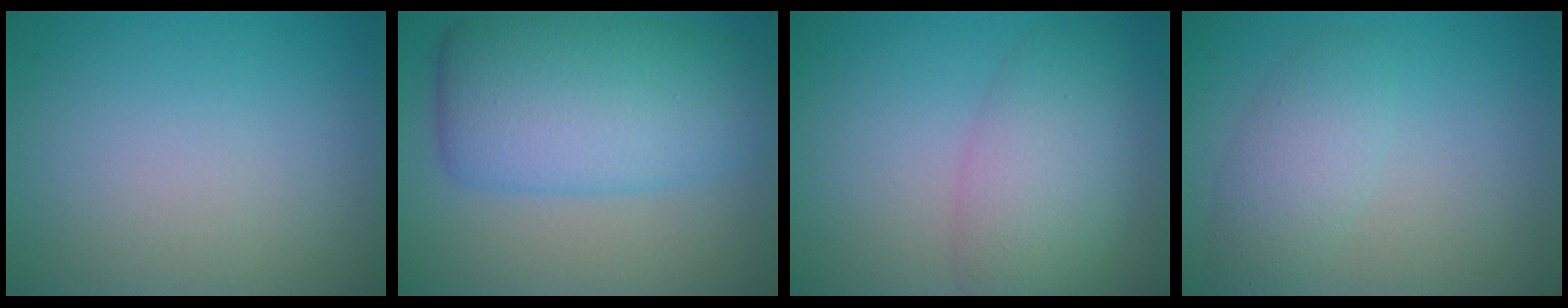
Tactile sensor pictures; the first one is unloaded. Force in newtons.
{"total": 9.3, "press": 9.3, "slide": 0.1}
{"total": 5.3, "press": 5.3, "slide": 0.3}
{"total": 3.0, "press": 3.0, "slide": 0.1}